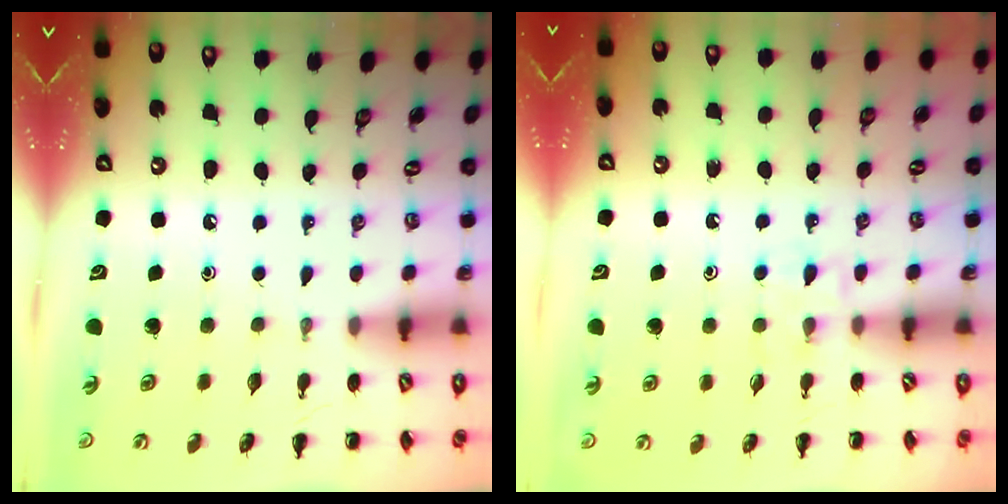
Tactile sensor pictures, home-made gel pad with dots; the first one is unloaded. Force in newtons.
{"total": 3.9, "press": 3.7, "slide": 1.3}